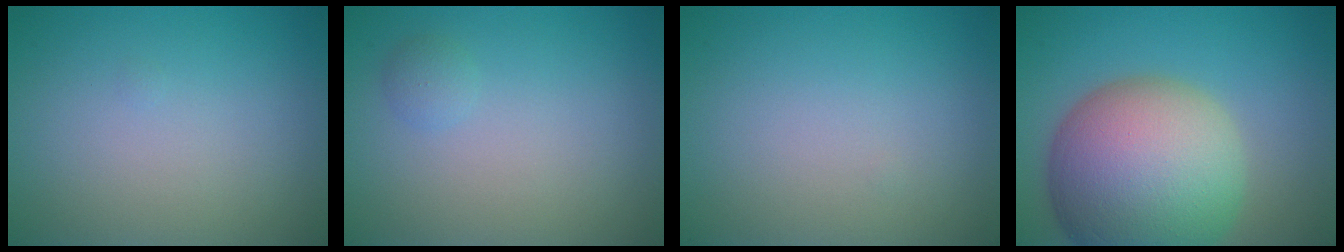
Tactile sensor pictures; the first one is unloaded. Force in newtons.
{"total": 0.9, "press": 0.9, "slide": 0.0}
{"total": 0.0}
{"total": 15.0, "press": 14.9, "slide": 0.9}